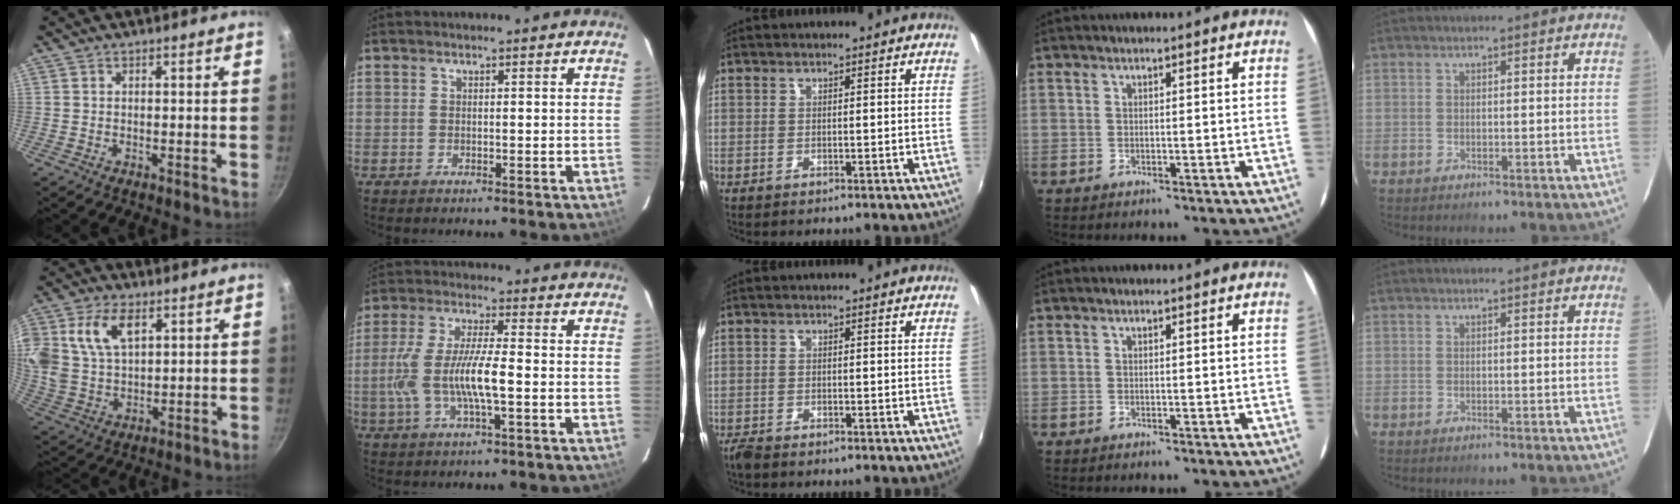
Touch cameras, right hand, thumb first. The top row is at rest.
{"thumb": {"total": 13.5, "force": [4.9, 8.5, 9.2], "torque": [-0.175, -0.004, 0.098]}, "index": {"total": 11.8, "force": [-2.1, 2.5, 11.3], "torque": [-0.230, -0.004, -0.041]}, "middle": {"total": 2.1, "force": [-1.9, 0.5, 0.8], "torque": [-0.022, -0.009, -0.040]}}